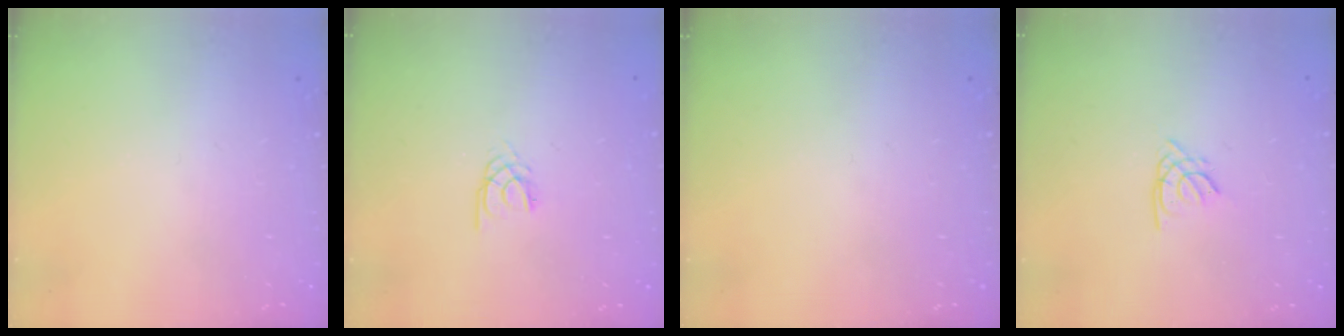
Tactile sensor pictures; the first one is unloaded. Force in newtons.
{"total": 1.7, "press": 1.7, "slide": 0.3}
{"total": 0.0}
{"total": 1.4, "press": 1.4, "slide": 0.3}